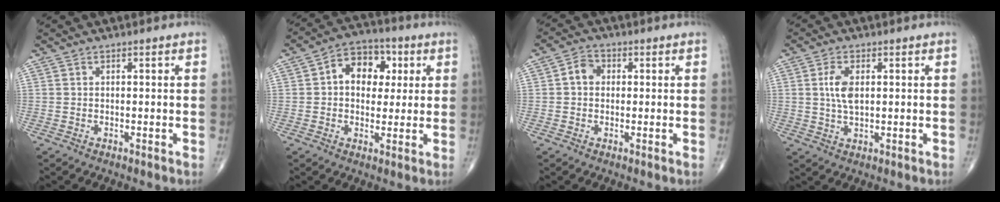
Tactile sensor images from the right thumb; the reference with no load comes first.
{"total": 10.3, "force": [2.2, 7.5, 6.6], "torque": [-0.056, 0.012, 0.027]}
{"total": 3.4, "force": [0.2, 2.8, 1.9], "torque": [-0.021, 0.013, -0.004]}
{"total": 4.8, "force": [0.8, 2.3, 4.1], "torque": [-0.085, -0.003, 0.016]}